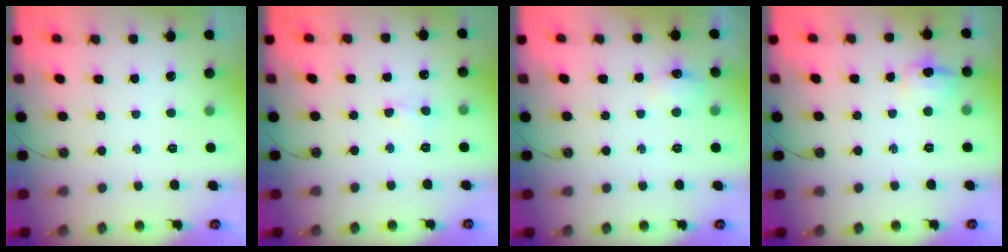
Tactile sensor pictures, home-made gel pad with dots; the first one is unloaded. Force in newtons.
{"total": 4.1, "press": 4.0, "slide": 0.7}
{"total": 7.0, "press": 7.0, "slide": 0.8}
{"total": 8.6, "press": 8.5, "slide": 0.8}